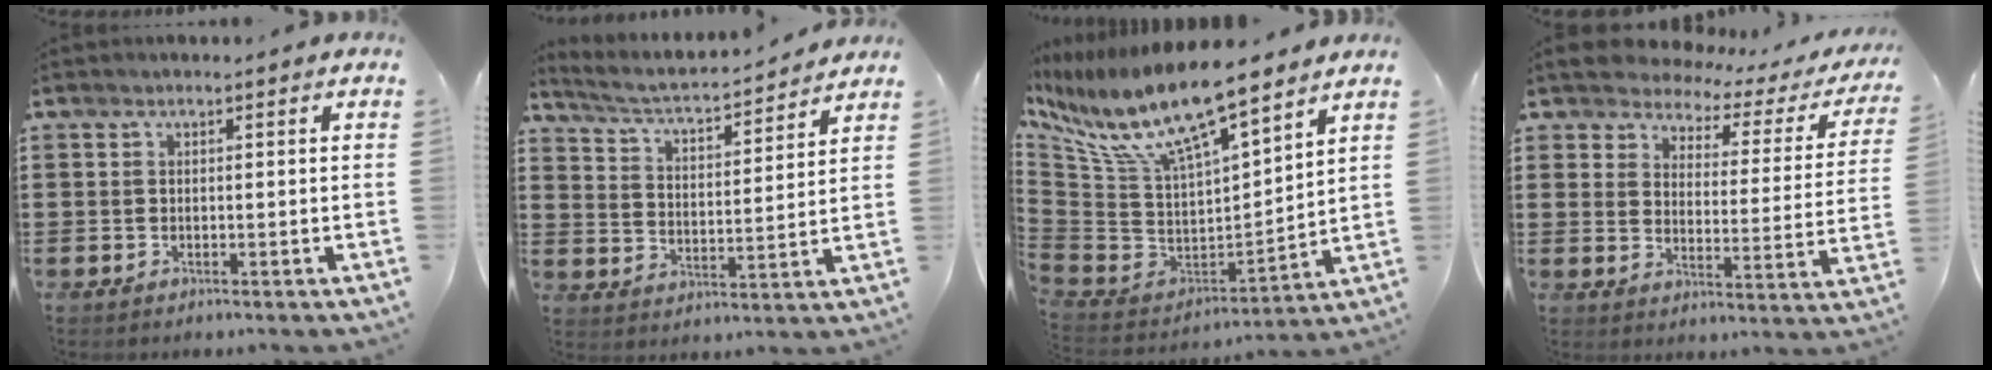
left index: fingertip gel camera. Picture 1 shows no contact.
{"total": 3.7, "force": [3.4, 0.3, 1.3], "torque": [-0.045, -0.030, 0.050]}
{"total": 12.7, "force": [9.4, 2.5, 8.1], "torque": [-0.202, -0.069, 0.160]}
{"total": 3.6, "force": [3.4, 1.1, 0.3], "torque": [-0.035, -0.025, 0.053]}